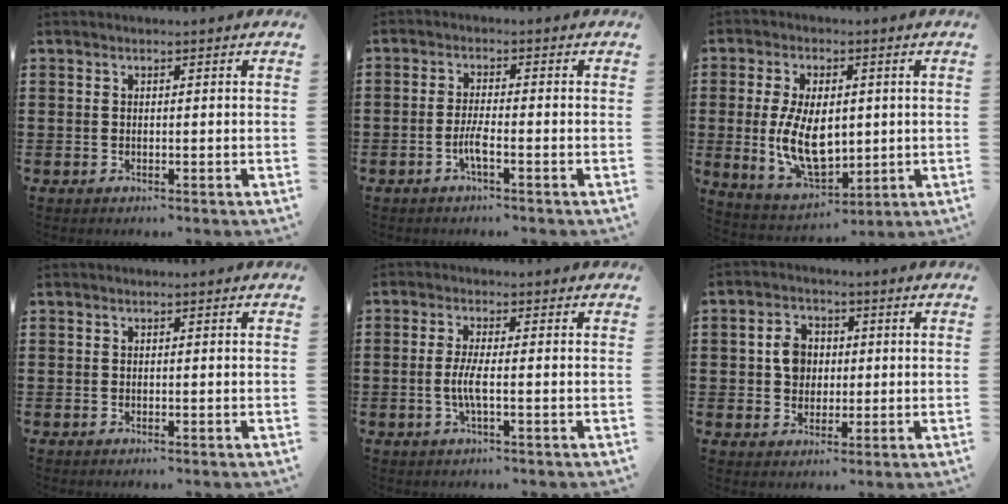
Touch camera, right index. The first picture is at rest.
{"total": 3.1, "force": [-1.5, 0.3, 2.7], "torque": [-0.069, -0.009, -0.033]}
{"total": 10.3, "force": [0.1, 6.0, 8.4], "torque": [-0.168, -0.001, -0.001]}
{"total": 0.0}
{"total": 3.7, "force": [-0.7, 0.3, 3.6], "torque": [-0.088, -0.012, -0.021]}
{"total": 5.3, "force": [0.5, 4.2, 3.1], "torque": [-0.065, 0.012, 0.005]}